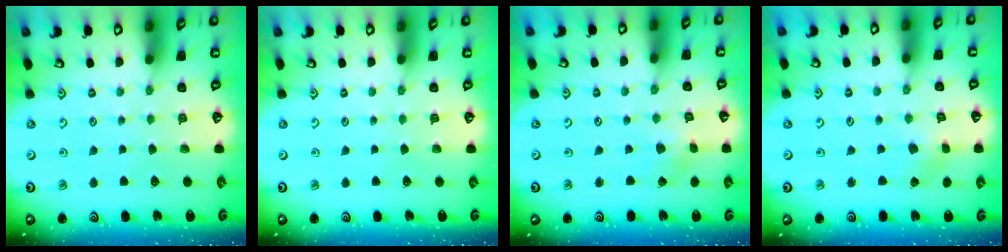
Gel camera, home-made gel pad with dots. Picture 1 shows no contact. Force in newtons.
{"total": 0.0}
{"total": 1.2, "press": 1.2, "slide": 0.1}
{"total": 2.3, "press": 2.3, "slide": 0.4}